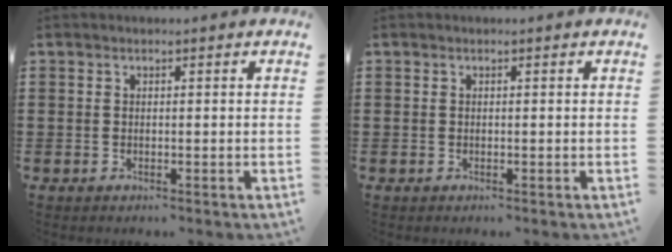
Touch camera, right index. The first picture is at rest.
{"total": 0.0}